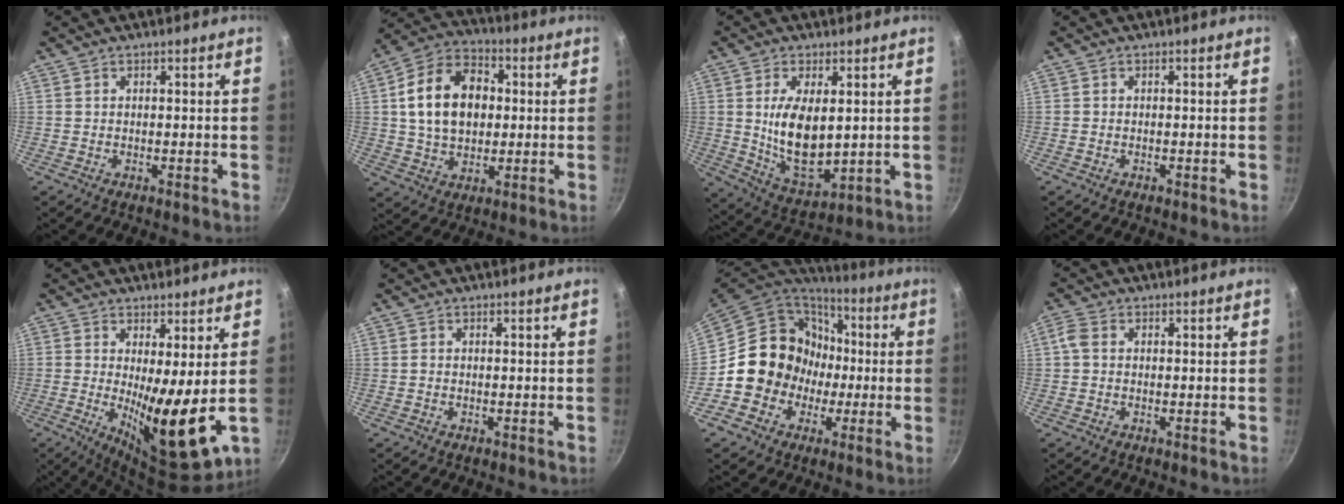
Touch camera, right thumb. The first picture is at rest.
{"total": 16.0, "force": [1.8, 11.3, 11.1], "torque": [-0.163, 0.017, 0.022]}
{"total": 12.6, "force": [1.6, 6.4, 10.8], "torque": [-0.179, -0.022, 0.047]}
{"total": 0.5, "force": [-0.3, 0.3, 0.2], "torque": [-0.003, 0.003, -0.006]}
{"total": 12.3, "force": [0.6, 3.0, 11.9], "torque": [-0.185, -0.037, 0.017]}
{"total": 0.0}
{"total": 16.2, "force": [-1.6, 15.1, 5.6], "torque": [-0.055, 0.050, -0.025]}
{"total": 2.6, "force": [0.1, 2.0, 1.7], "torque": [-0.039, 0.008, -0.003]}